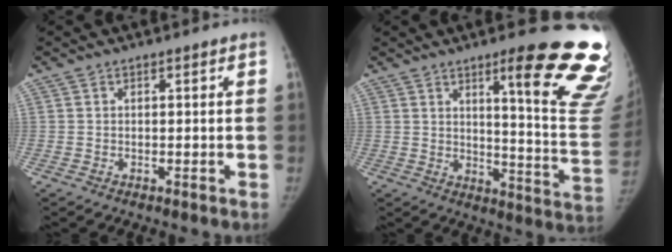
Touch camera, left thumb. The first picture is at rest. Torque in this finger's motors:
{"motor_torque": [0.99, -0.40, 1.66, -1.12, 0.30]}